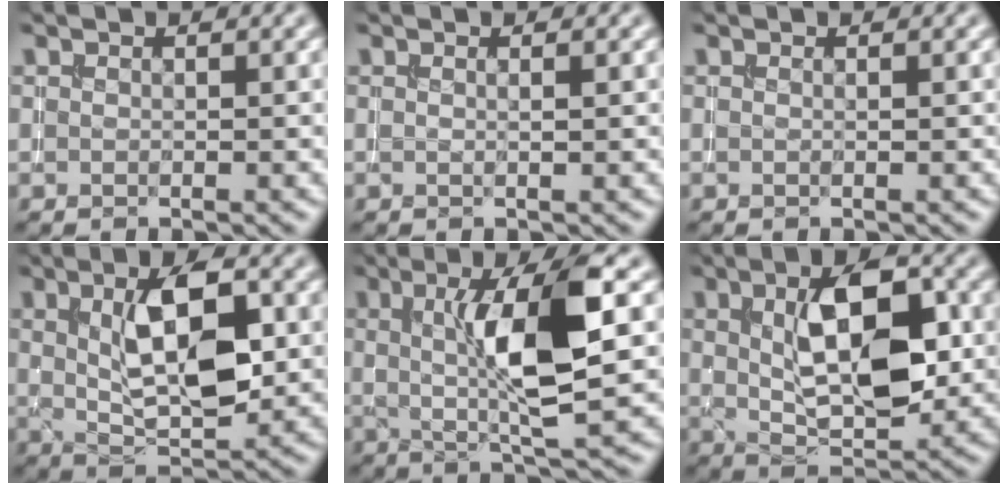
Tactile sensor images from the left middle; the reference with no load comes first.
{"total": 0.8, "force": [0.2, 0.1, 0.8], "torque": [-0.008, 0.003, 0.000]}
{"total": 0.0}
{"total": 7.7, "force": [1.4, 3.1, 6.9], "torque": [-0.118, 0.006, 0.025]}
{"total": 8.4, "force": [1.2, 1.7, 8.2], "torque": [-0.124, 0.003, 0.023]}
{"total": 8.6, "force": [1.5, 3.8, 7.6], "torque": [-0.126, 0.008, 0.023]}